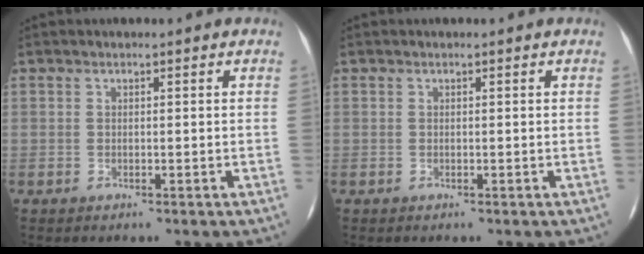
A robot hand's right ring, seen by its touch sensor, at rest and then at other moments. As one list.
[{"total": 0.0}]